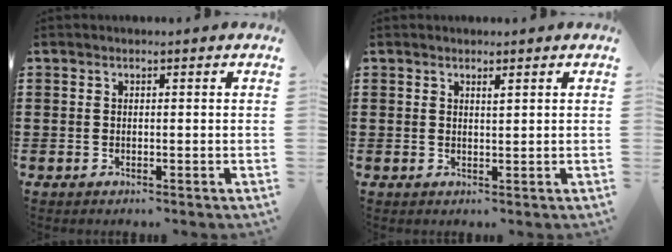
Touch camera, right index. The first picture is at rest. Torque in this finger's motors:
{"motor_torque": [-0.15, 0.19, 0.08, 0.00]}